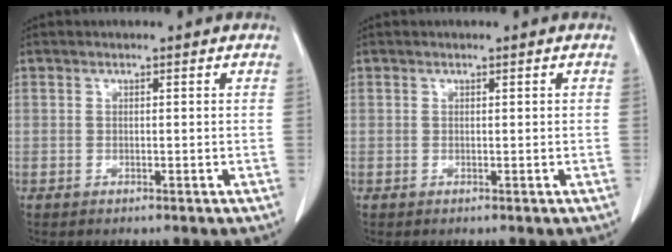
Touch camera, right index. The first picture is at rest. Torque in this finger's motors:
{"motor_torque": [0.00, -0.01, -0.01, -0.01]}